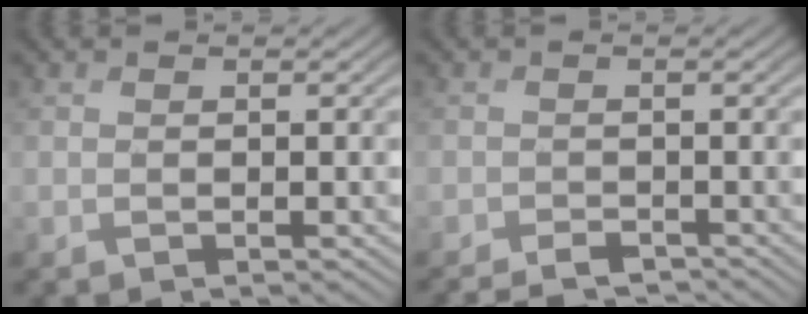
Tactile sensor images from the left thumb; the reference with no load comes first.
{"total": 3.6, "force": [-3.2, 1.3, 1.1], "torque": [-0.013, -0.012, -0.062]}